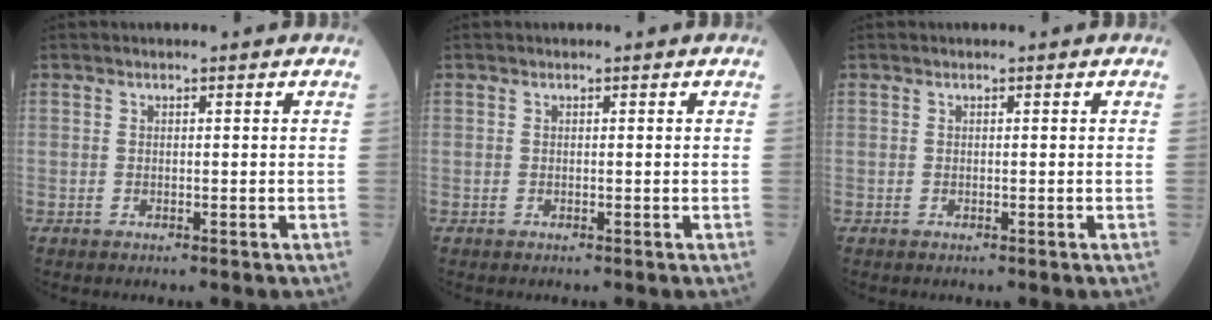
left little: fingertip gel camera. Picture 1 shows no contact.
{"total": 0.0}
{"total": 0.0}